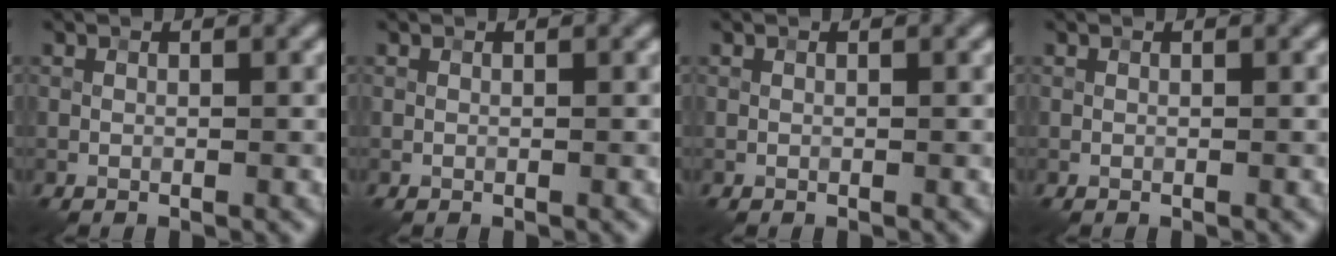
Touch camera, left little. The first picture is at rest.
{"total": 0.0}
{"total": 0.0}
{"total": 0.0}